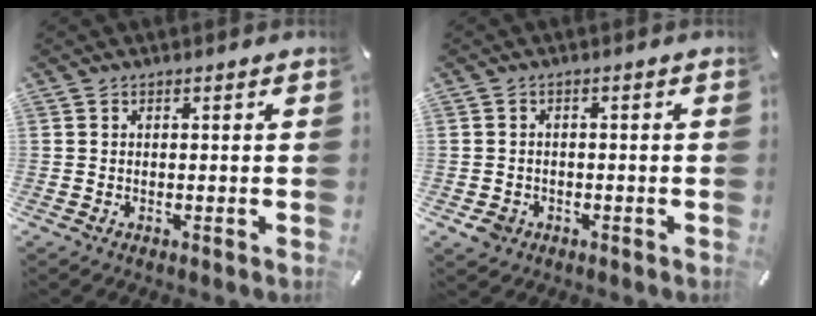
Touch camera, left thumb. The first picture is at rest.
{"total": 3.1, "force": [-1.5, 2.5, 1.1], "torque": [-0.024, 0.004, -0.031]}